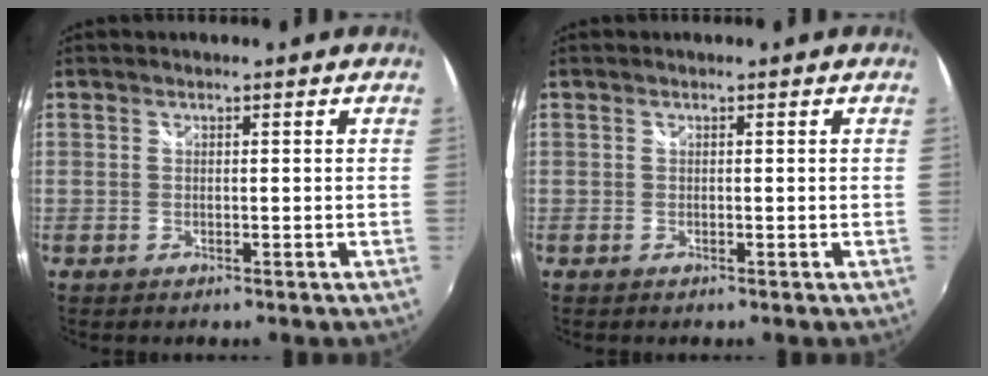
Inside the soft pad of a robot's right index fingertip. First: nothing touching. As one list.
[{"total": 0.0}]